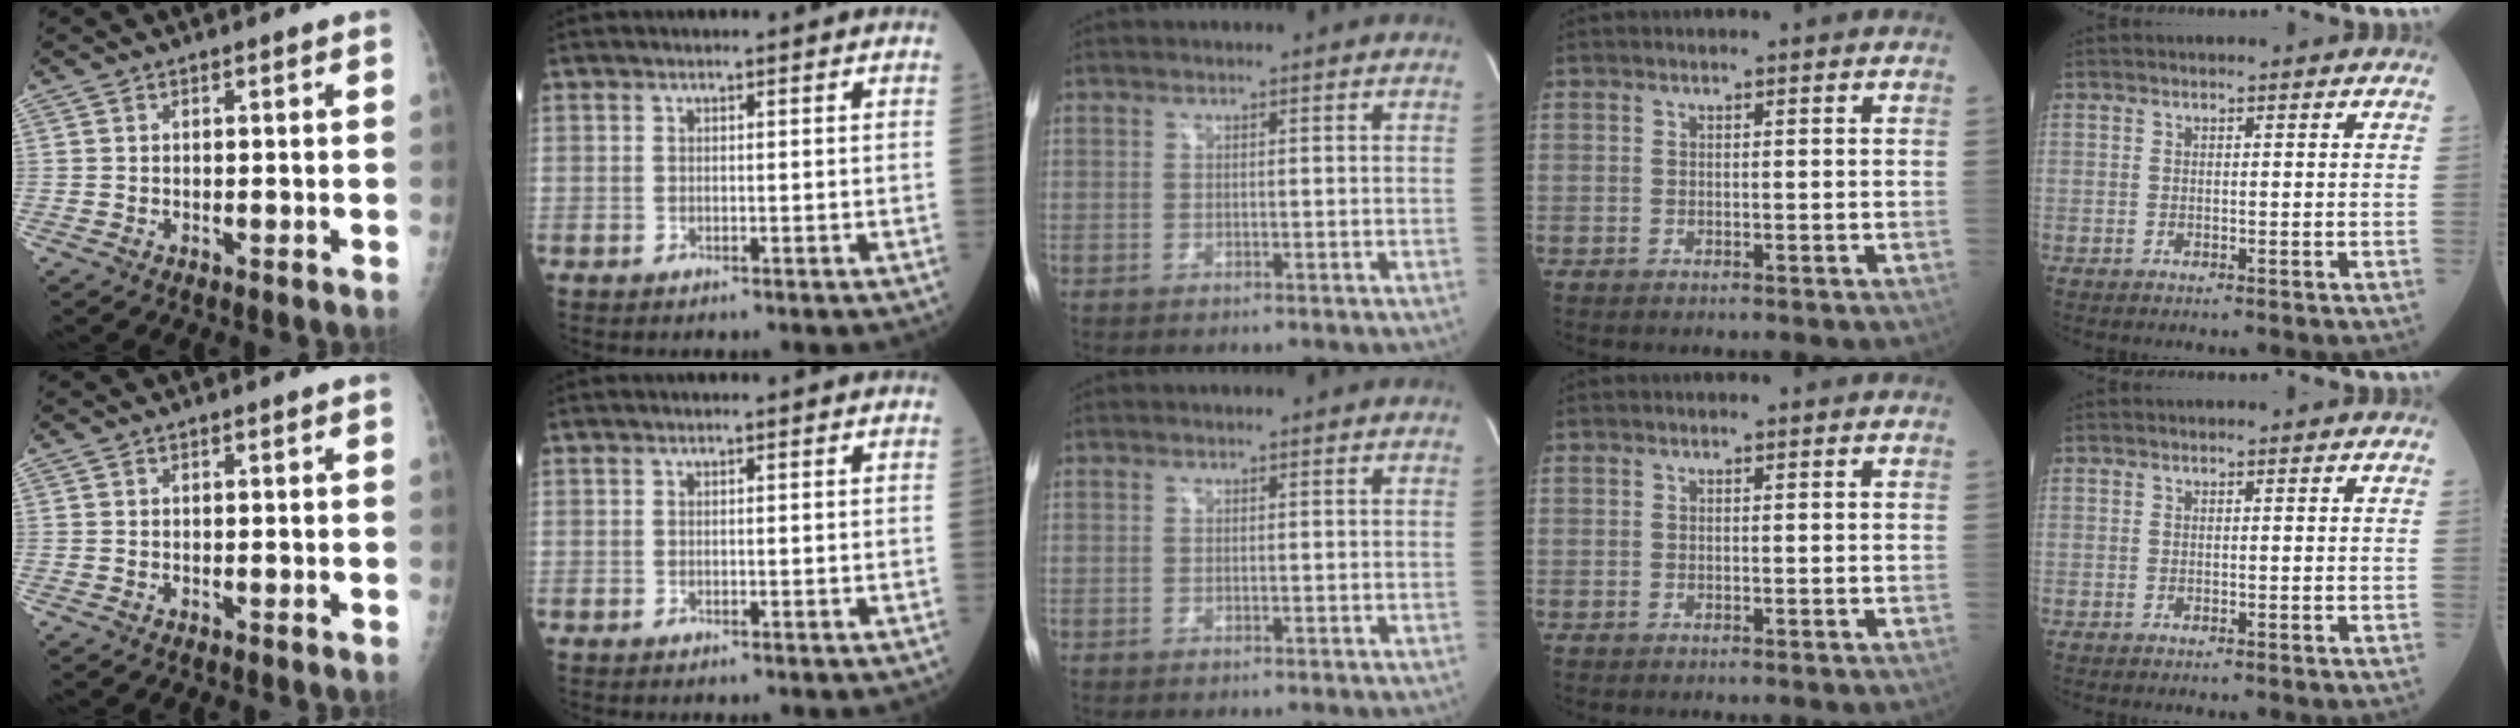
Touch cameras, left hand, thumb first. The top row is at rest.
{}